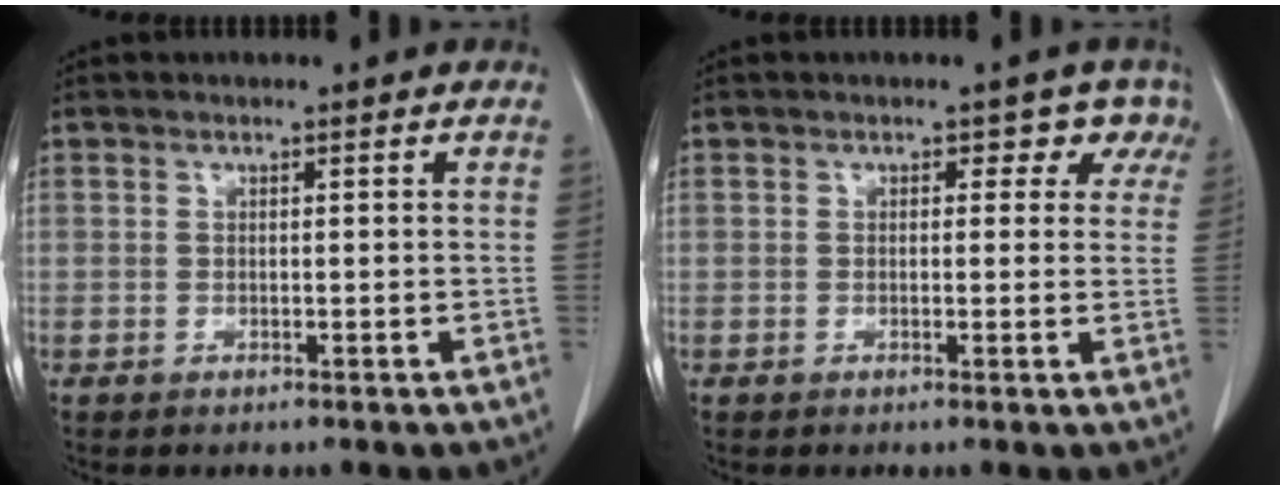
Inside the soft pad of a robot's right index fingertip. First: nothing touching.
{"total": 3.4, "force": [2.2, 2.5, 0.8], "torque": [0.014, -0.001, 0.002]}